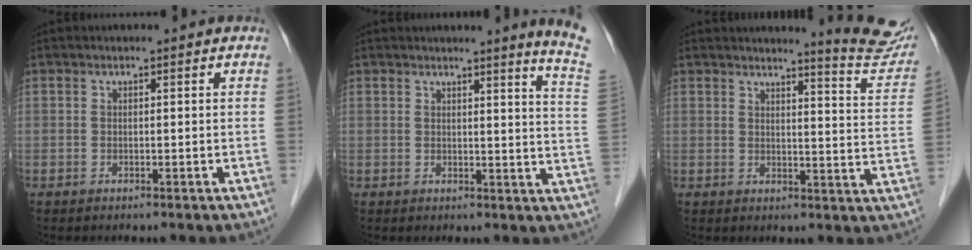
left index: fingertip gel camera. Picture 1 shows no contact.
{"total": 7.2, "force": [6.2, -1.9, 3.2], "torque": [-0.035, -0.069, 0.045]}
{"total": 9.9, "force": [9.7, -0.5, 2.2], "torque": [-0.018, -0.067, 0.096]}